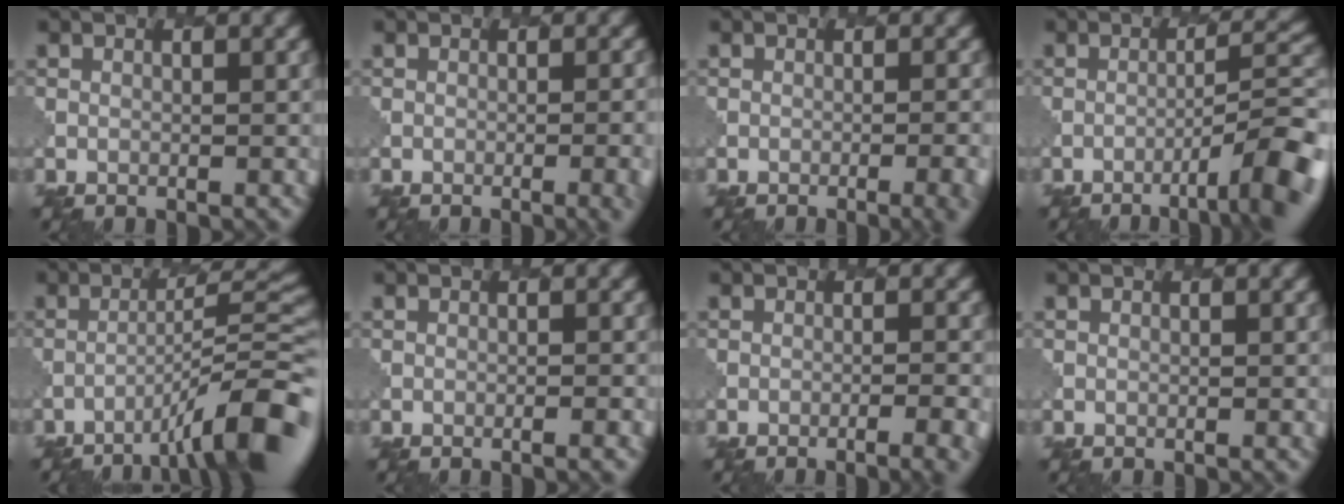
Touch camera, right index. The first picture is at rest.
{"total": 4.3, "force": [-1.3, 1.9, 3.6], "torque": [-0.010, 0.012, -0.014]}
{"total": 4.4, "force": [-1.8, 1.8, 3.6], "torque": [-0.013, 0.013, -0.020]}
{"total": 9.6, "force": [-5.3, 2.0, 7.8], "torque": [-0.104, 0.010, -0.071]}
{"total": 8.7, "force": [-5.4, 1.0, 6.8], "torque": [-0.098, 0.022, -0.089]}
{"total": 1.0, "force": [-0.4, 0.4, 0.9], "torque": [-0.001, 0.008, -0.013]}
{"total": 4.5, "force": [-2.5, 1.6, 3.3], "torque": [-0.021, 0.010, -0.028]}
{"total": 0.0}